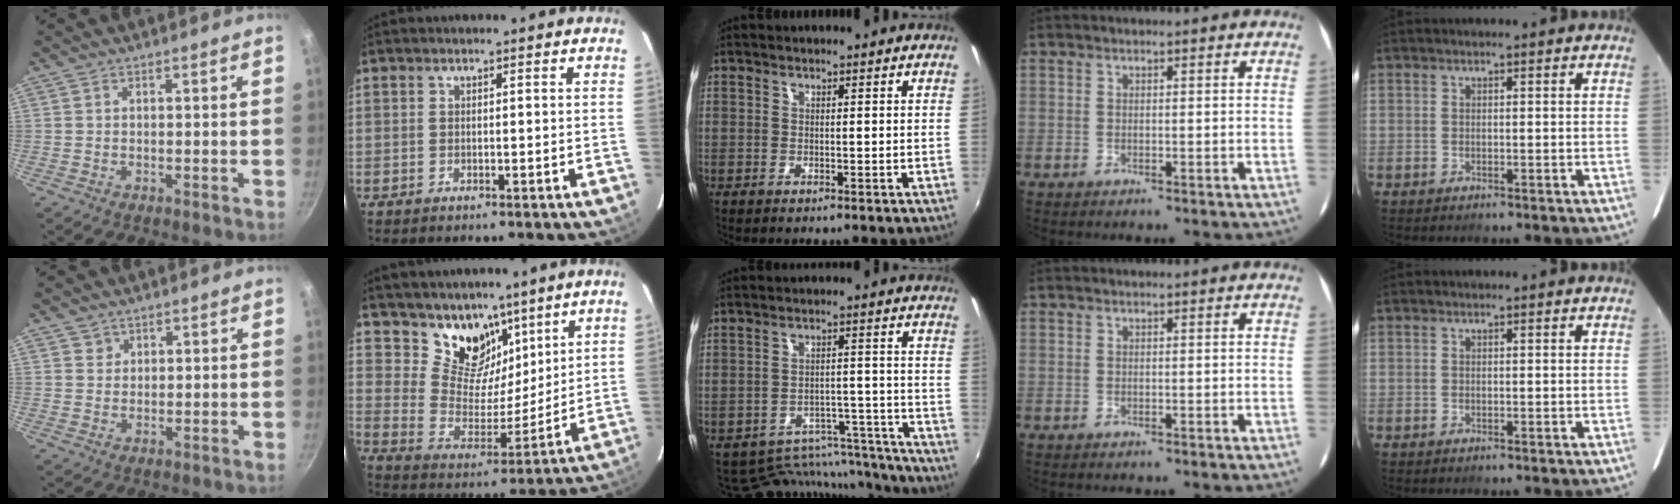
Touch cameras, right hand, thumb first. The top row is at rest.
{"thumb": {"total": 2.0, "force": [1.0, 1.7, 0.1], "torque": [0.017, 0.003, 0.014]}, "index": {"total": 12.7, "force": [9.0, 7.6, 4.6], "torque": [-0.086, -0.005, 0.169]}, "middle": {"total": 13.9, "force": [-13.1, 4.2, 1.9], "torque": [-0.031, 0.029, -0.170]}}